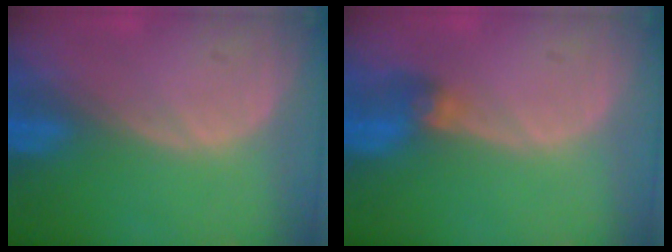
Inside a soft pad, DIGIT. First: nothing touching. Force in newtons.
{"total": 2.6, "press": 2.6, "slide": 0.6}